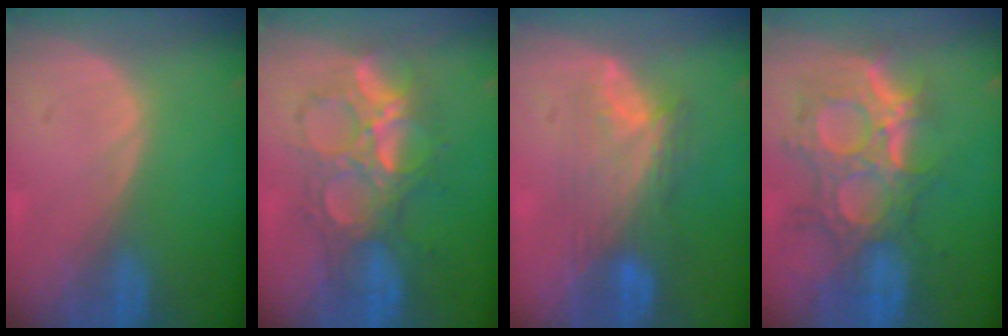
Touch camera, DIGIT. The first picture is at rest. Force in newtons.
{"total": 9.0, "press": 8.8, "slide": 1.8}
{"total": 7.6, "press": 7.2, "slide": 2.2}
{"total": 11.9, "press": 10.7, "slide": 5.3}